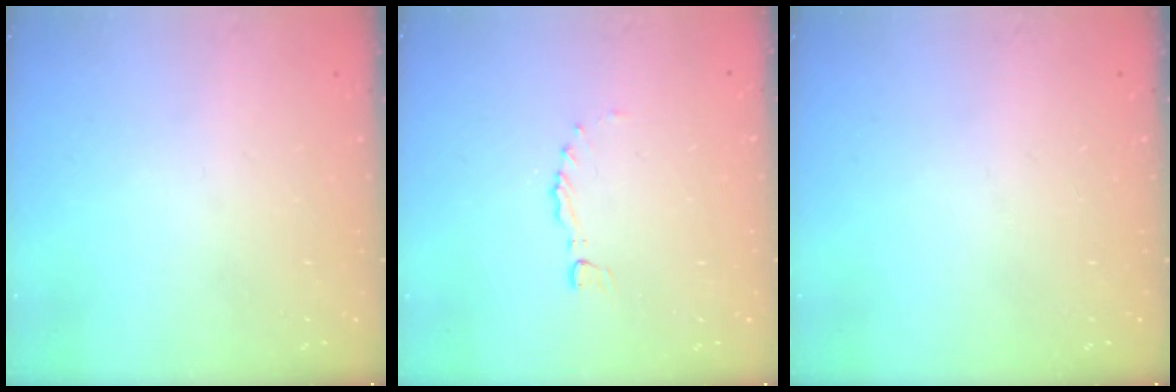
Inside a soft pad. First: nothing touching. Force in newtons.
{"total": 0.0}
{"total": 0.0}